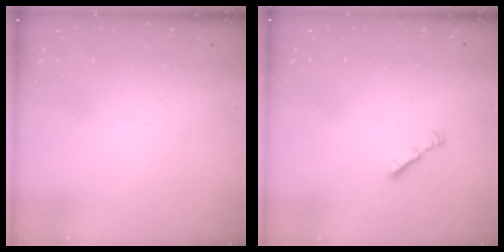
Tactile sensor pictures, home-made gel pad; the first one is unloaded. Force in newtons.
{"total": 1.9, "press": 1.8, "slide": 0.6}